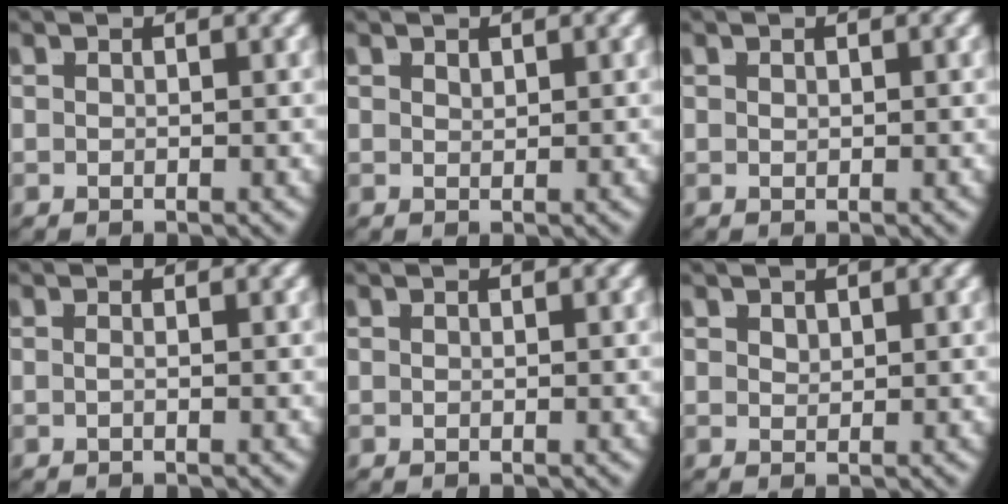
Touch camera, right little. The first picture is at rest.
{"total": 0.8, "force": [0.6, -0.5, 0.0], "torque": [0.008, -0.005, 0.018]}
{"total": 0.0}
{"total": 0.7, "force": [-0.5, -0.4, 0.3], "torque": [-0.008, -0.005, -0.006]}
{"total": 0.0}
{"total": 0.9, "force": [0.8, -0.3, 0.1], "torque": [0.006, -0.005, 0.025]}